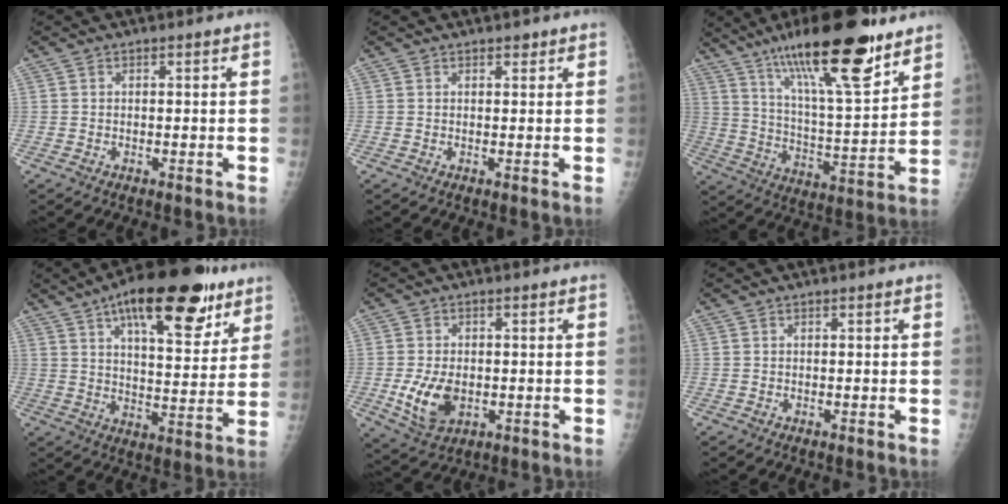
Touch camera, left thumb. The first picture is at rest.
{"total": 1.0, "force": [0.8, 0.5, 0.4], "torque": [-0.001, -0.004, 0.008]}
{"total": 22.4, "force": [14.4, 5.3, 16.2], "torque": [-0.249, -0.057, 0.240]}
{"total": 21.9, "force": [12.6, 8.4, 15.8], "torque": [-0.202, -0.031, 0.191]}
{"total": 8.2, "force": [-1.4, 5.4, 6.1], "torque": [-0.107, -0.007, -0.014]}
{"total": 0.0}